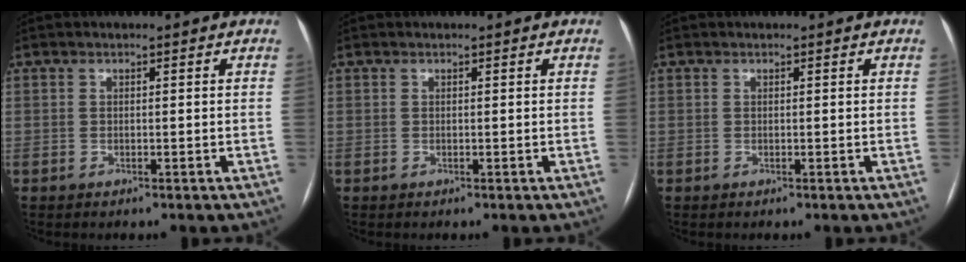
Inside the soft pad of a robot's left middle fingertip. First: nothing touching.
{"total": 0.0}
{"total": 0.0}